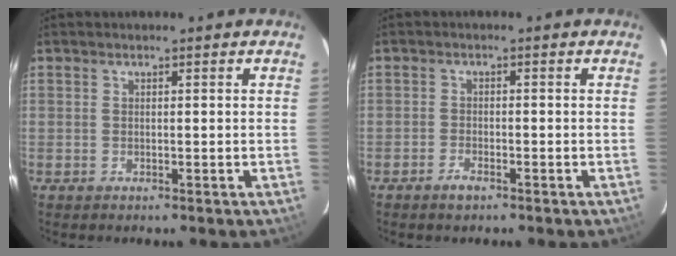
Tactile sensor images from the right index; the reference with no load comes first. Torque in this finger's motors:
{"motor_torque": [0.23, -0.26, 0.02, 0.00]}